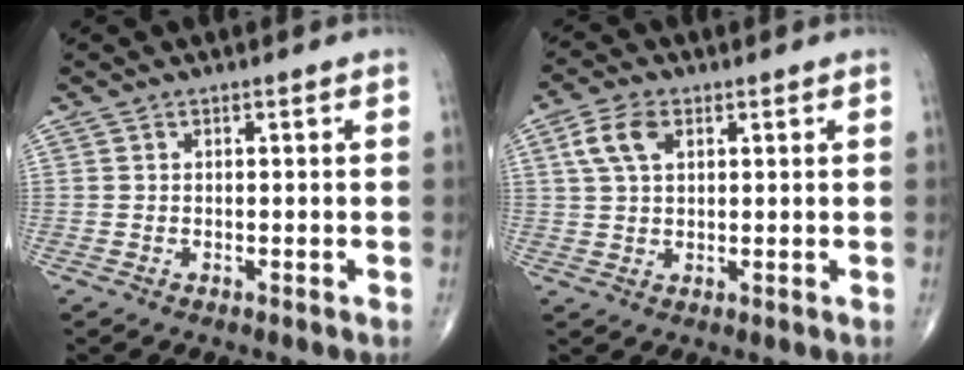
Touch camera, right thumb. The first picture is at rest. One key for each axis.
{"total": 6.1, "fx": 2.2, "fy": 3.6, "fz": 4.4, "tx": -0.089, "ty": 0.006, "tz": 0.042}